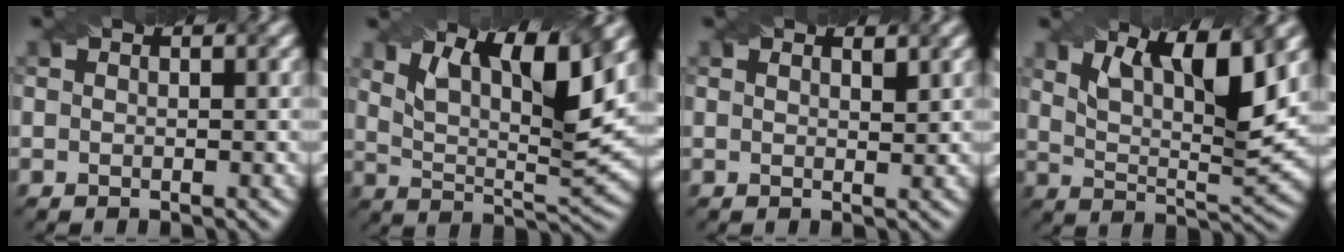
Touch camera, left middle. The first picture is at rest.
{"total": 9.7, "force": [5.1, 2.8, 7.8], "torque": [-0.140, -0.004, 0.091]}
{"total": 0.9, "force": [0.7, 0.2, 0.6], "torque": [-0.012, 0.000, 0.013]}
{"total": 8.4, "force": [4.3, 2.4, 6.9], "torque": [-0.121, -0.005, 0.078]}